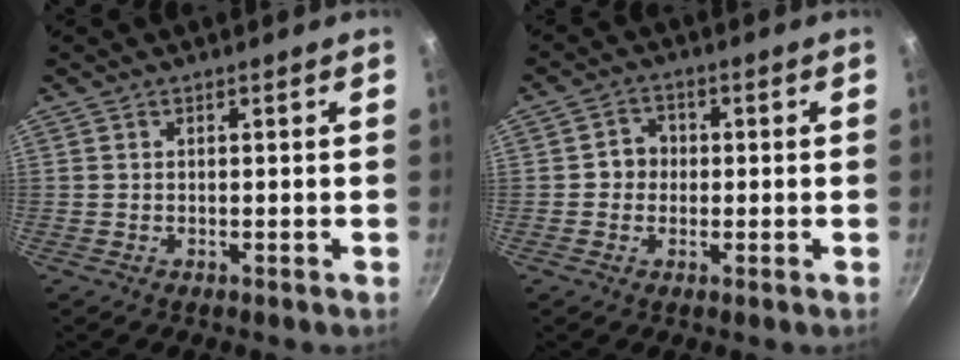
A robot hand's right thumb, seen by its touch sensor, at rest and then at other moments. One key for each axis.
{"total": 3.9, "fx": -0.2, "fy": 3.5, "fz": 1.6, "tx": -0.004, "ty": 0.012, "tz": -0.011}